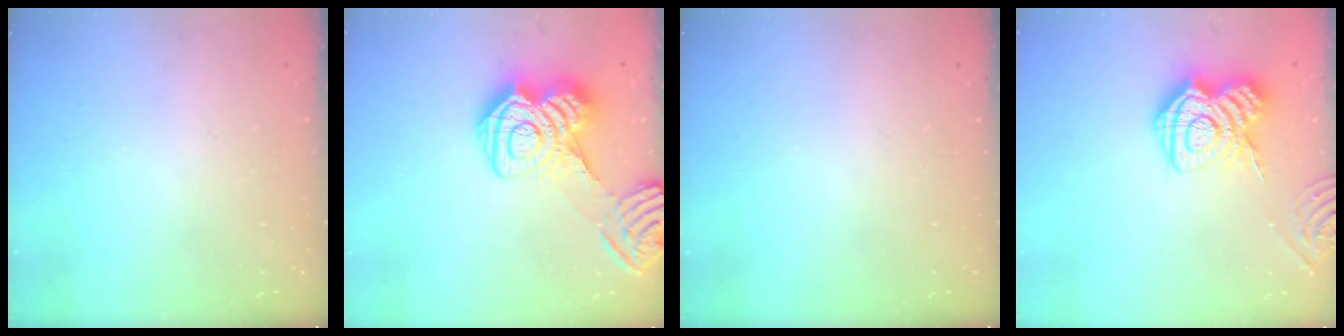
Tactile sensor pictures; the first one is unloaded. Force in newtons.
{"total": 16.9, "press": 16.8, "slide": 1.2}
{"total": 0.0}
{"total": 13.3, "press": 13.3, "slide": 0.8}